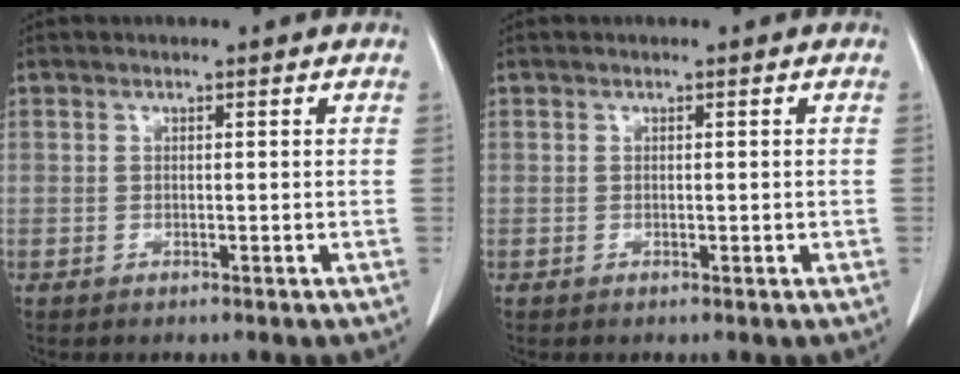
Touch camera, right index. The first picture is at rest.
{"total": 0.7, "force": [-0.1, 0.2, 0.6], "torque": [-0.011, -0.001, 0.000]}